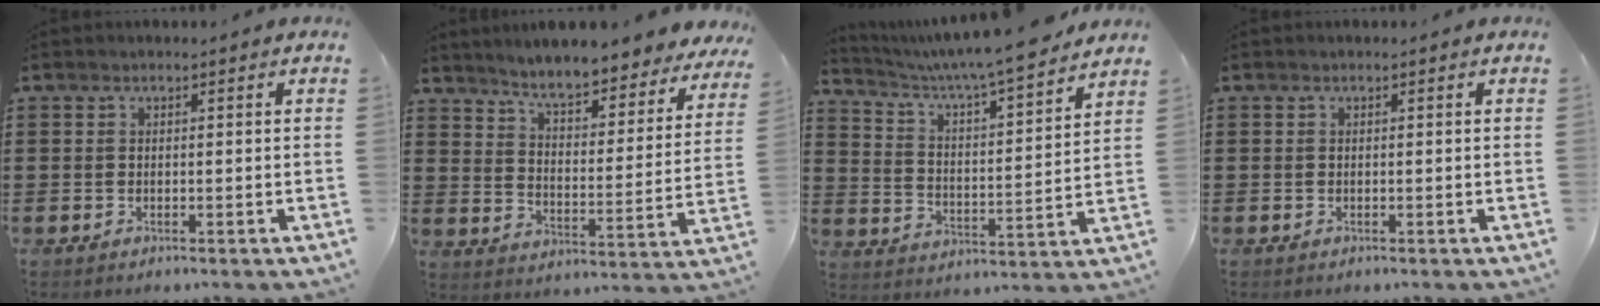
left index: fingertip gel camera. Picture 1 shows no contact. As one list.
[{"total": 5.7, "force": [5.3, -0.2, 2.1], "torque": [-0.065, -0.043, 0.085]}, {"total": 6.4, "force": [5.8, -0.3, 2.5], "torque": [-0.073, -0.044, 0.093]}, {"total": 0.0}]